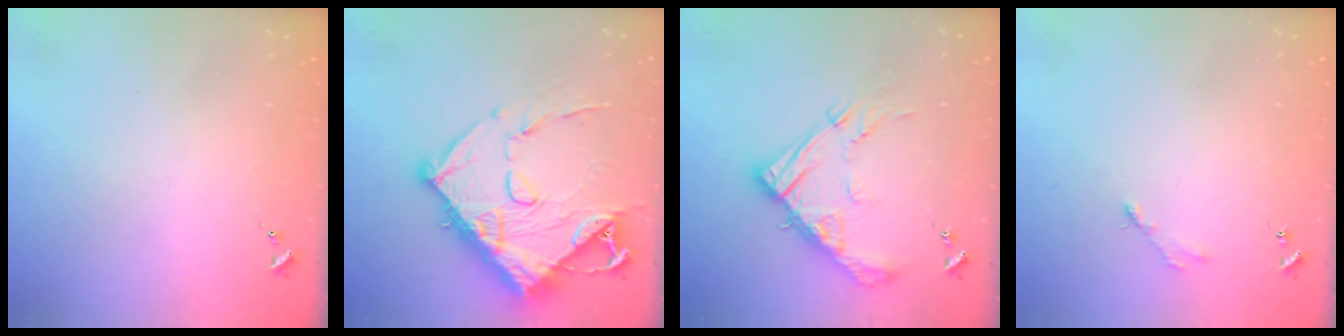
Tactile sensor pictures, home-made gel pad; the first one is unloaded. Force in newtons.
{"total": 17.9, "press": 17.8, "slide": 2.0}
{"total": 16.8, "press": 16.7, "slide": 1.7}
{"total": 2.8, "press": 2.8, "slide": 0.4}